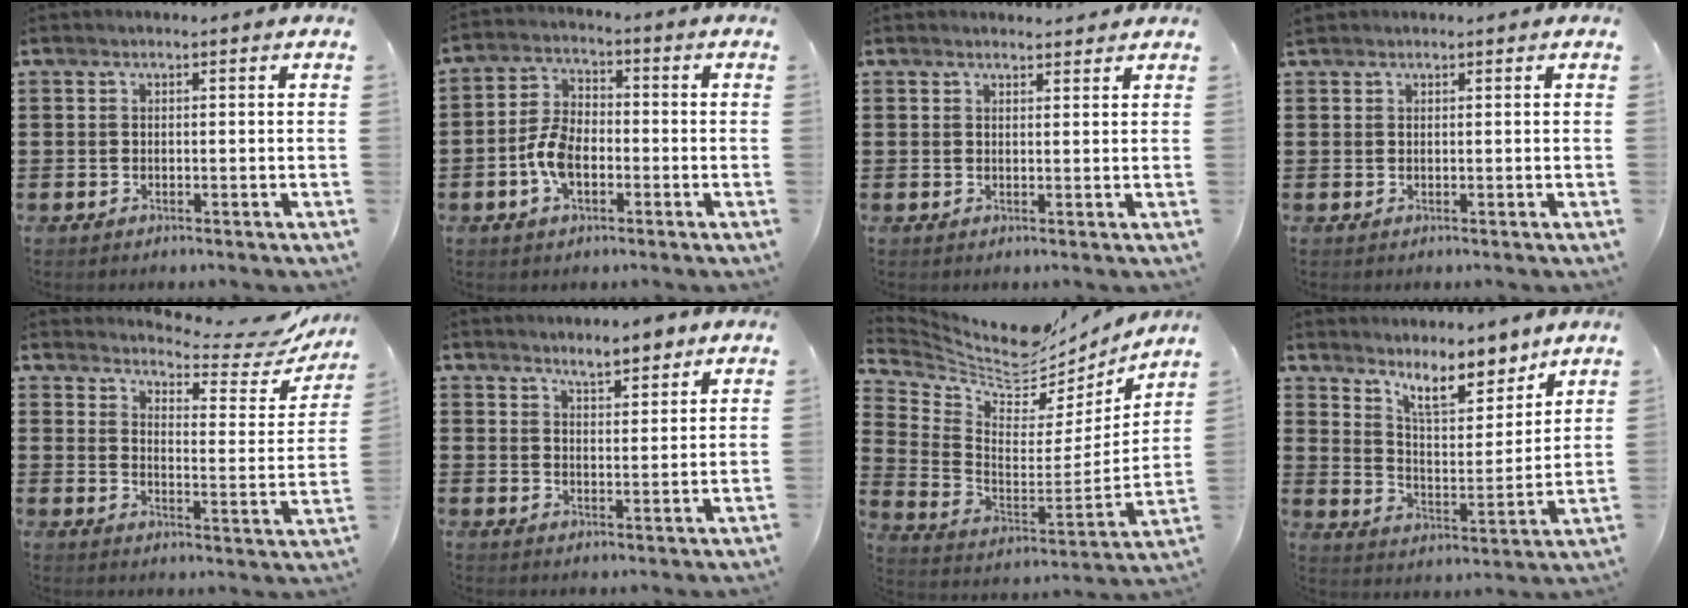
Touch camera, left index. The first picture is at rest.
{"total": 6.5, "force": [-2.0, 3.8, 4.9], "torque": [-0.118, 0.001, -0.043]}
{"total": 1.7, "force": [1.6, 0.4, 0.0], "torque": [-0.004, 0.004, 0.032]}
{"total": 0.7, "force": [0.7, 0.2, 0.1], "torque": [-0.003, 0.001, 0.014]}
{"total": 5.4, "force": [5.2, 0.7, 1.4], "torque": [-0.032, -0.047, 0.083]}
{"total": 4.4, "force": [4.0, 1.0, 1.6], "torque": [-0.031, -0.010, 0.072]}
{"total": 6.0, "force": [5.5, 2.2, 1.1], "torque": [-0.063, -0.052, 0.093]}
{"total": 9.0, "force": [7.4, 2.1, 4.6], "torque": [-0.089, -0.038, 0.130]}